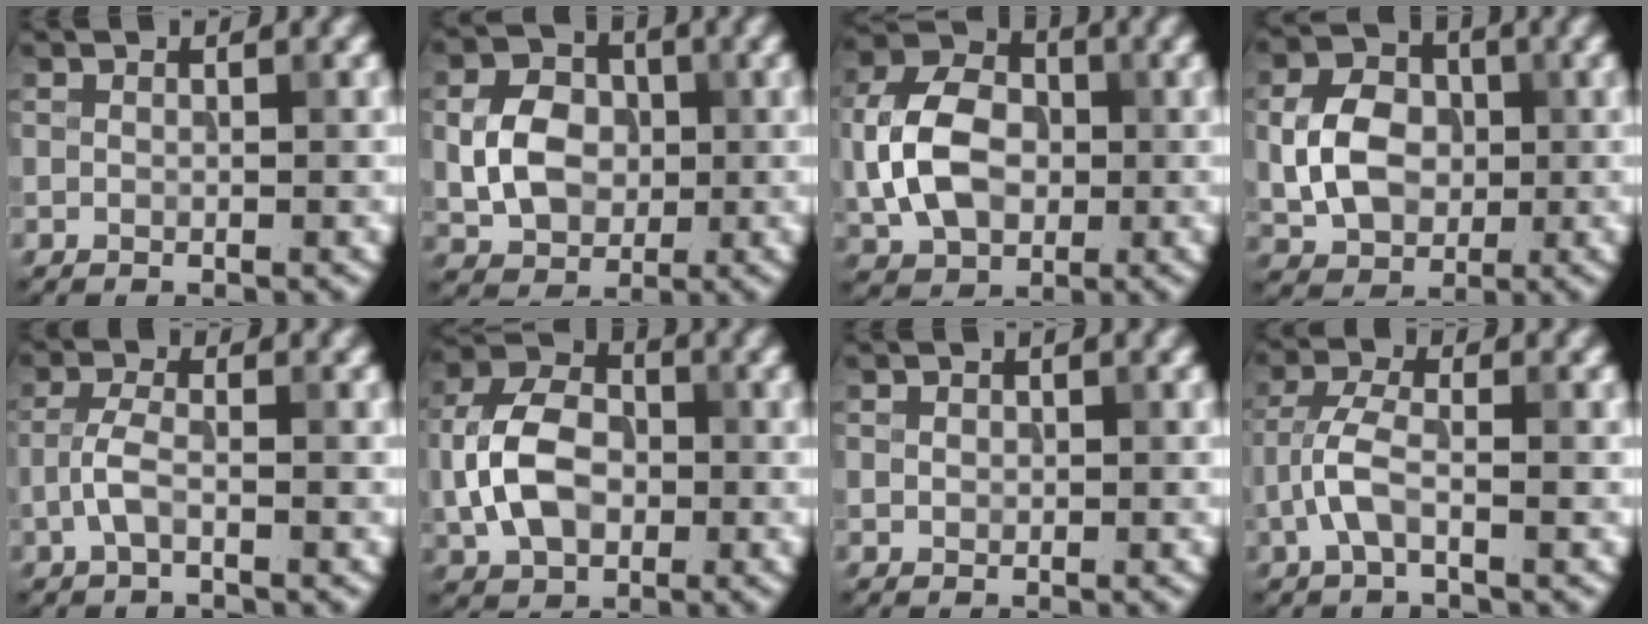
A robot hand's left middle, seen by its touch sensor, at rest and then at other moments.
{"total": 5.2, "force": [-0.1, 4.2, 3.2], "torque": [-0.060, 0.007, -0.004]}
{"total": 7.3, "force": [-0.6, 5.4, 4.9], "torque": [-0.104, 0.012, -0.020]}
{"total": 5.8, "force": [-0.1, 4.5, 3.7], "torque": [-0.072, 0.008, -0.005]}
{"total": 2.3, "force": [-0.9, 0.8, 1.9], "torque": [-0.044, 0.006, -0.025]}
{"total": 6.8, "force": [-0.9, 4.8, 4.7], "torque": [-0.094, 0.010, -0.024]}
{"total": 0.6, "force": [0.2, 0.6, 0.2], "torque": [-0.001, -0.002, 0.003]}
{"total": 3.3, "force": [-1.2, 1.3, 2.8], "torque": [-0.063, 0.008, -0.033]}